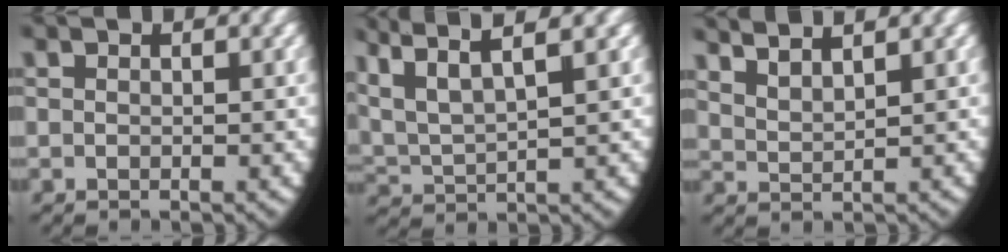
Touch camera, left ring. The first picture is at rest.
{"total": 8.4, "force": [4.1, 5.5, 4.9], "torque": [-0.123, 0.004, 0.064]}
{"total": 3.5, "force": [2.6, 1.7, 1.6], "torque": [-0.041, -0.001, 0.051]}